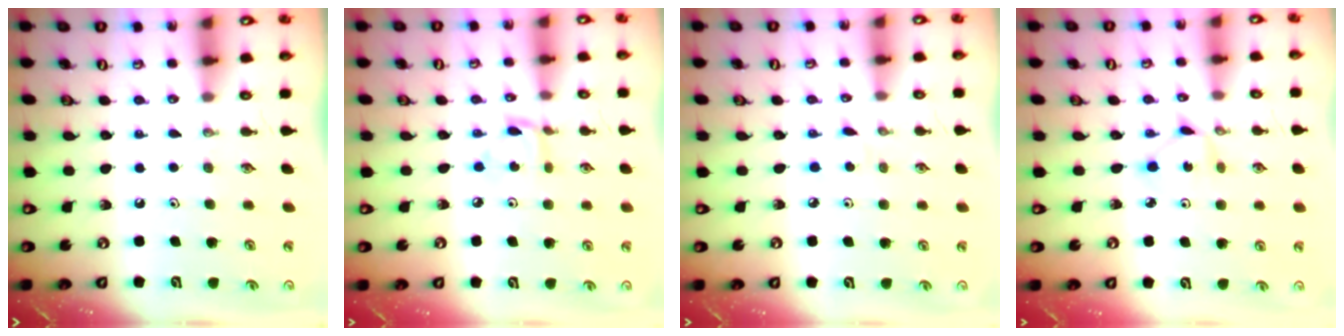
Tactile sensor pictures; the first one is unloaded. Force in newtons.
{"total": 3.8, "press": 3.8, "slide": 0.4}
{"total": 2.7, "press": 2.7, "slide": 0.3}
{"total": 2.0, "press": 2.0, "slide": 0.1}